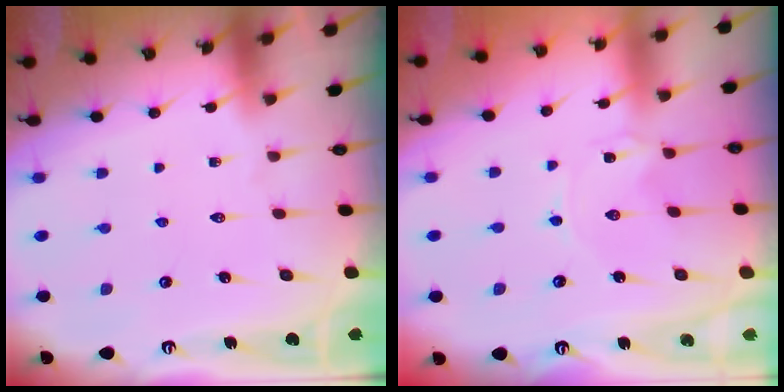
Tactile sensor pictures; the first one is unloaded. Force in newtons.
{"total": 0.0}